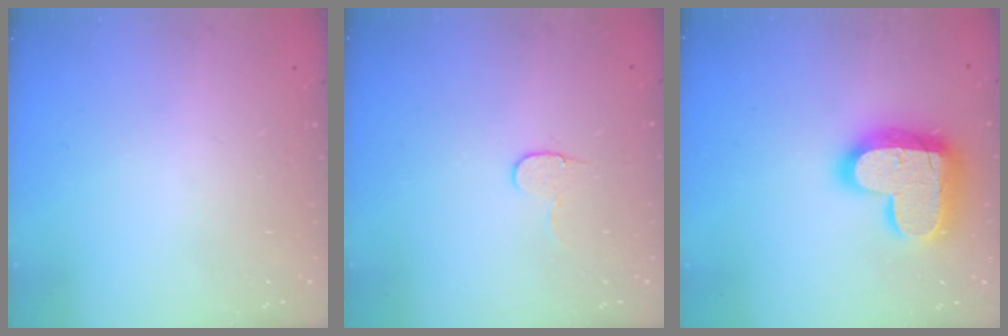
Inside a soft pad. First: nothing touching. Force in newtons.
{"total": 6.1, "press": 6.0, "slide": 0.5}
{"total": 23.7, "press": 23.7, "slide": 1.6}